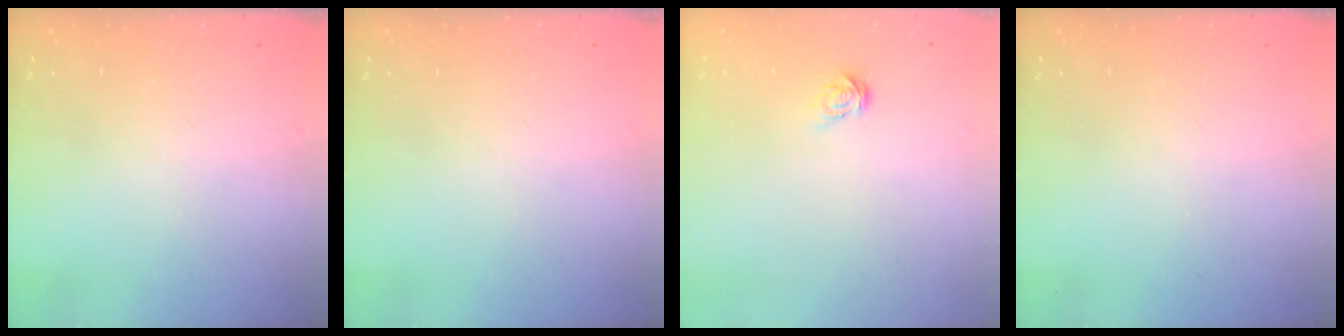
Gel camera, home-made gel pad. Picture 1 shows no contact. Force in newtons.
{"total": 0.0}
{"total": 4.4, "press": 4.4, "slide": 0.3}
{"total": 0.0}